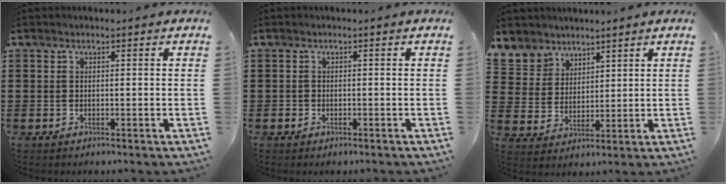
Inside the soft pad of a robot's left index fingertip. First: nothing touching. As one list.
[{"total": 0.9, "force": [-0.5, 0.7, 0.1], "torque": [-0.004, 0.002, -0.012]}, {"total": 5.7, "force": [4.4, 3.6, 0.1], "torque": [-0.034, -0.013, 0.084]}]